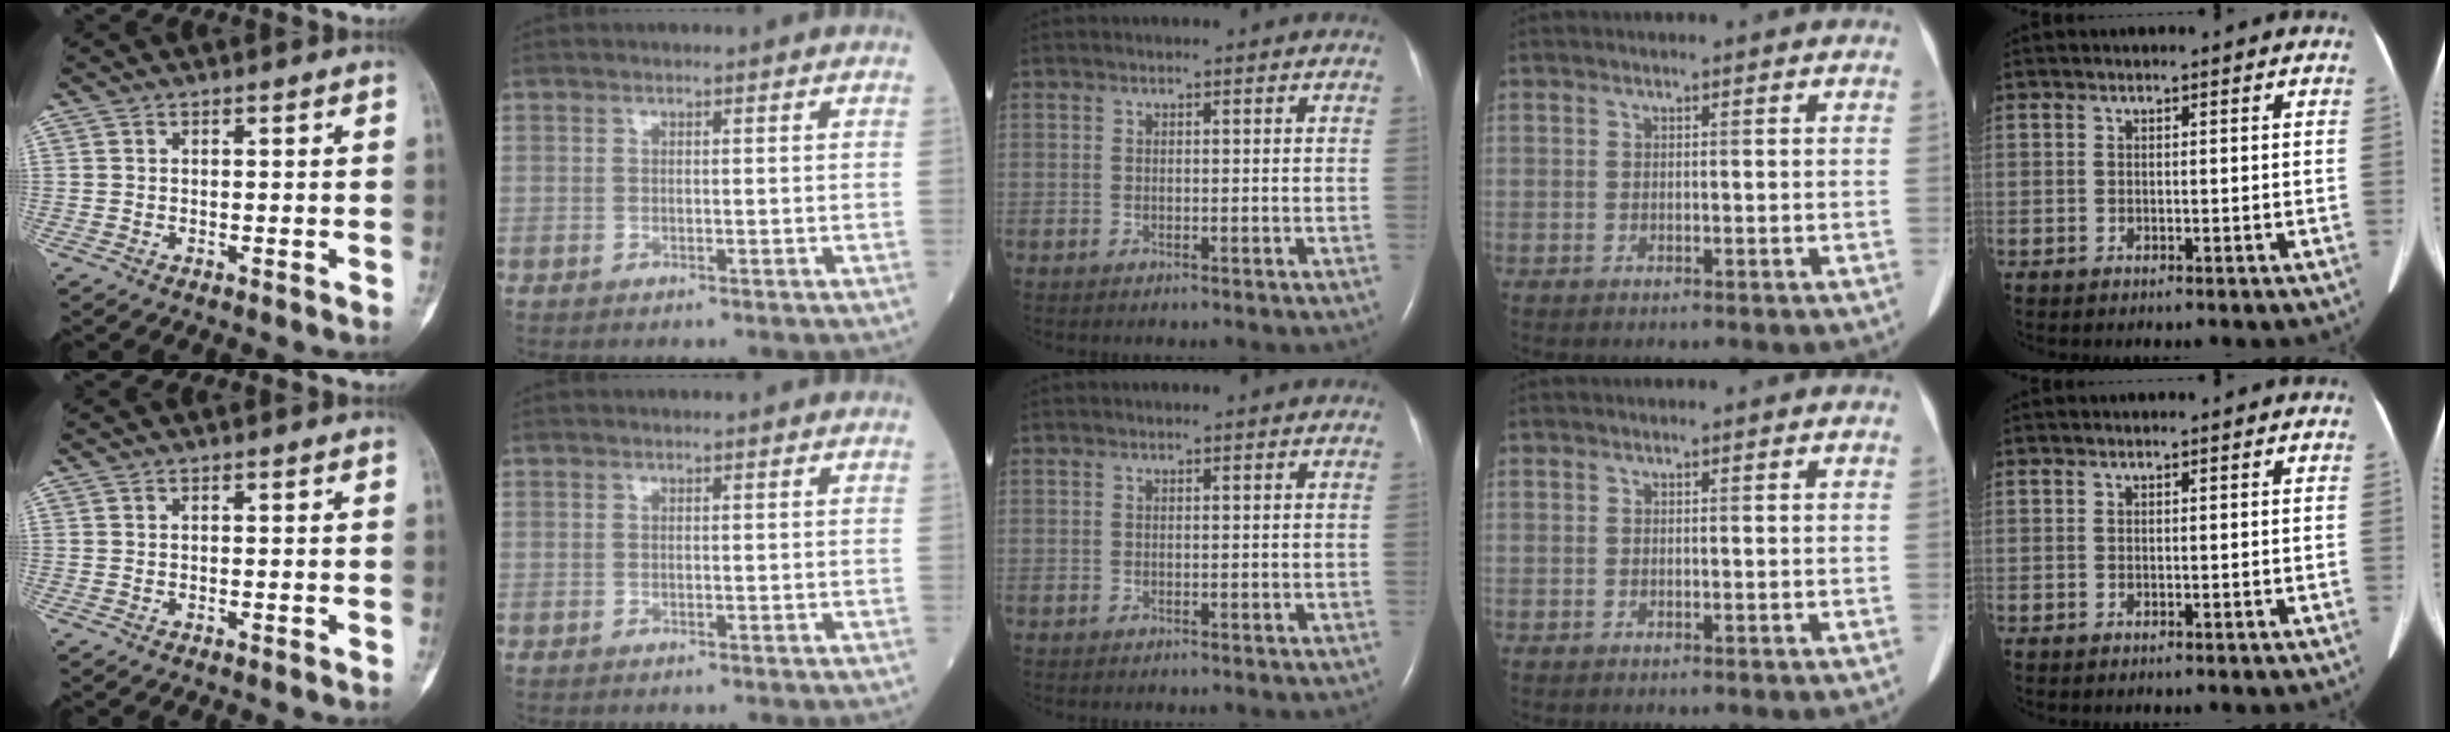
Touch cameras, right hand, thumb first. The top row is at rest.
{}